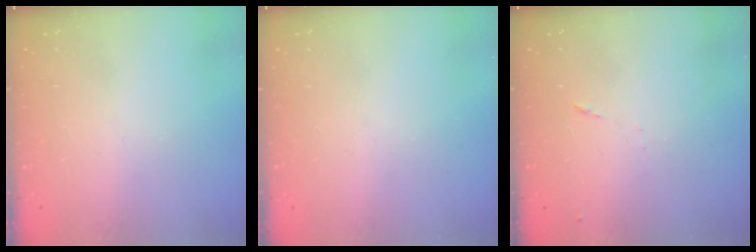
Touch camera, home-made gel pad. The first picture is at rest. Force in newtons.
{"total": 0.0}
{"total": 7.5, "press": 7.4, "slide": 0.6}